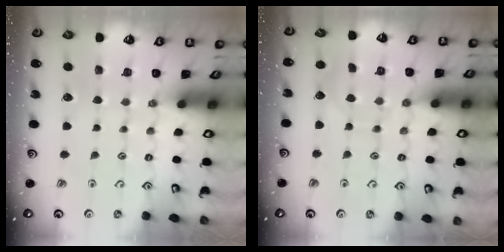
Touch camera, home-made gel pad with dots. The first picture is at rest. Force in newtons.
{"total": 4.8, "press": 4.8, "slide": 0.4}